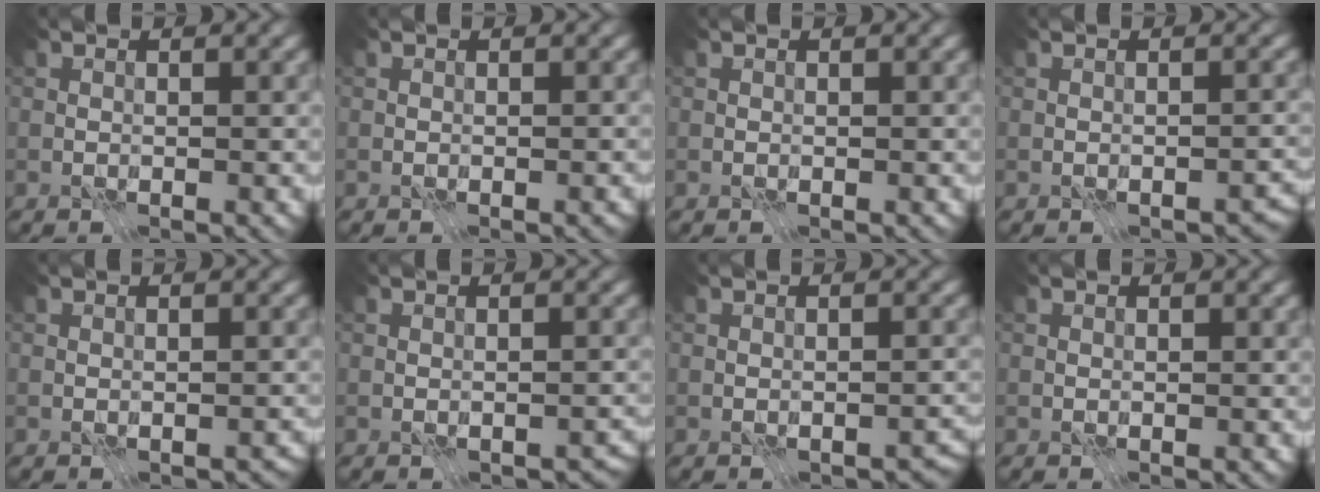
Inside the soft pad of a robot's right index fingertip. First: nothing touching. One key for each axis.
{"total": 0.0}
{"total": 0.0}
{"total": 1.6, "fx": -1.1, "fy": 0.9, "fz": 0.8, "tx": -0.006, "ty": -0.007, "tz": -0.012}
{"total": 0.8, "fx": -0.3, "fy": 0.5, "fz": 0.4, "tx": -0.001, "ty": -0.007, "tz": -0.001}
{"total": 1.6, "fx": -0.7, "fy": 1.0, "fz": 1.0, "tx": -0.009, "ty": -0.008, "tz": -0.003}
{"total": 1.9, "fx": -1.1, "fy": 1.1, "fz": 1.1, "tx": -0.009, "ty": -0.009, "tz": -0.011}
{"total": 0.0}